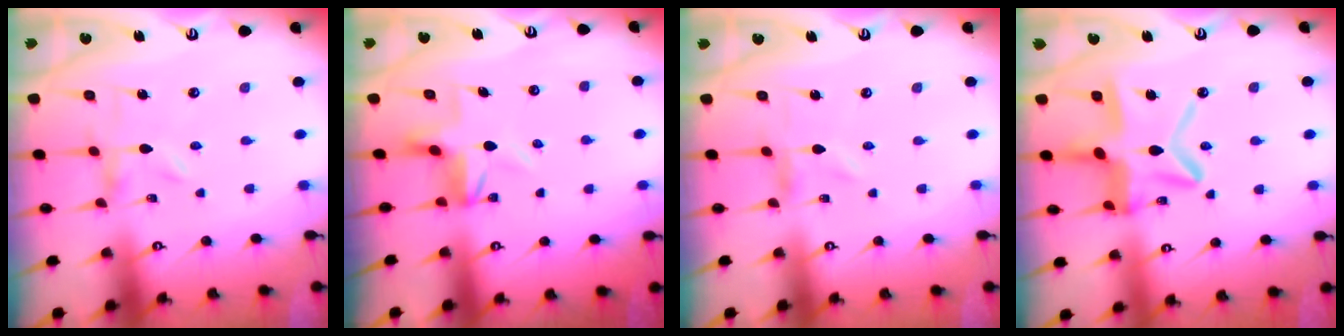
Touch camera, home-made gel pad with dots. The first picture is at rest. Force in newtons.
{"total": 3.9, "press": 3.9, "slide": 0.4}
{"total": 0.0}
{"total": 15.6, "press": 15.5, "slide": 1.4}